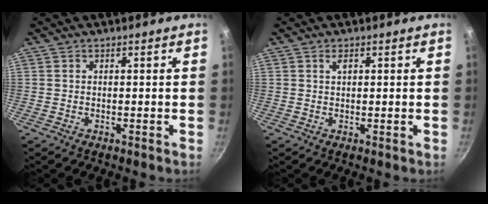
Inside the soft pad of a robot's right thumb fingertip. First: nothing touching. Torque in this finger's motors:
{"motor_torque": [0.45, -0.03, -0.44, 0.03, 0.01]}